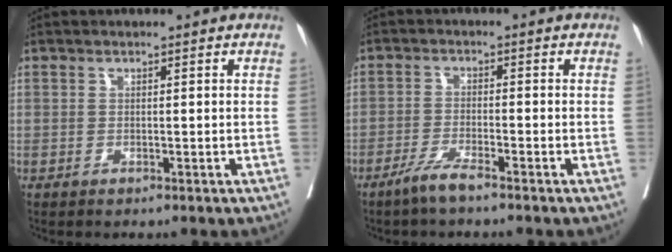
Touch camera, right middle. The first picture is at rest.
{"total": 3.8, "force": [-2.9, -0.2, 2.4], "torque": [-0.049, -0.007, -0.060]}